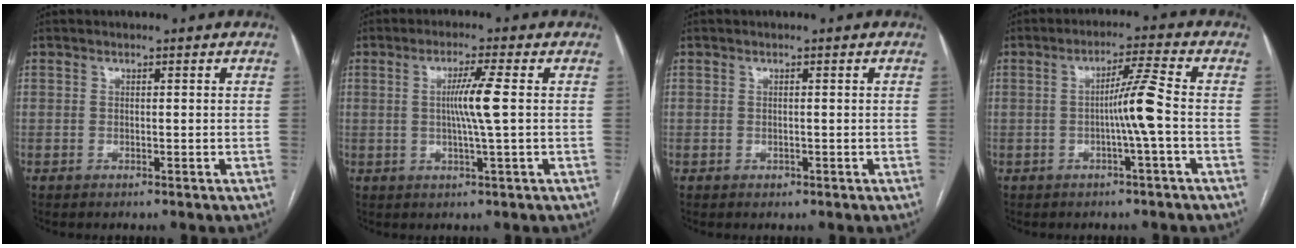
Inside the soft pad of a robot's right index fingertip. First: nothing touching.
{"total": 5.3, "force": [0.4, -1.0, 5.2], "torque": [-0.095, -0.004, 0.007]}
{"total": 0.5, "force": [-0.2, 0.5, 0.1], "torque": [-0.002, 0.002, -0.001]}
{"total": 5.6, "force": [-1.1, -1.2, 5.4], "torque": [-0.091, 0.008, -0.019]}